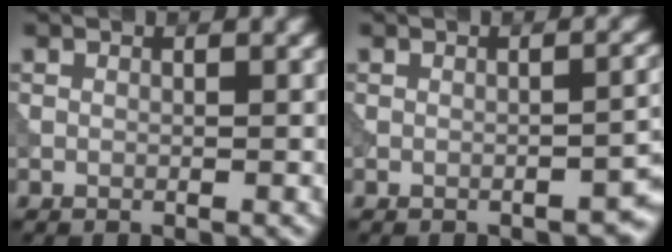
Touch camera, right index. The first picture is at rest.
{"total": 2.8, "force": [-1.8, 1.0, 1.9], "torque": [-0.019, 0.005, -0.023]}